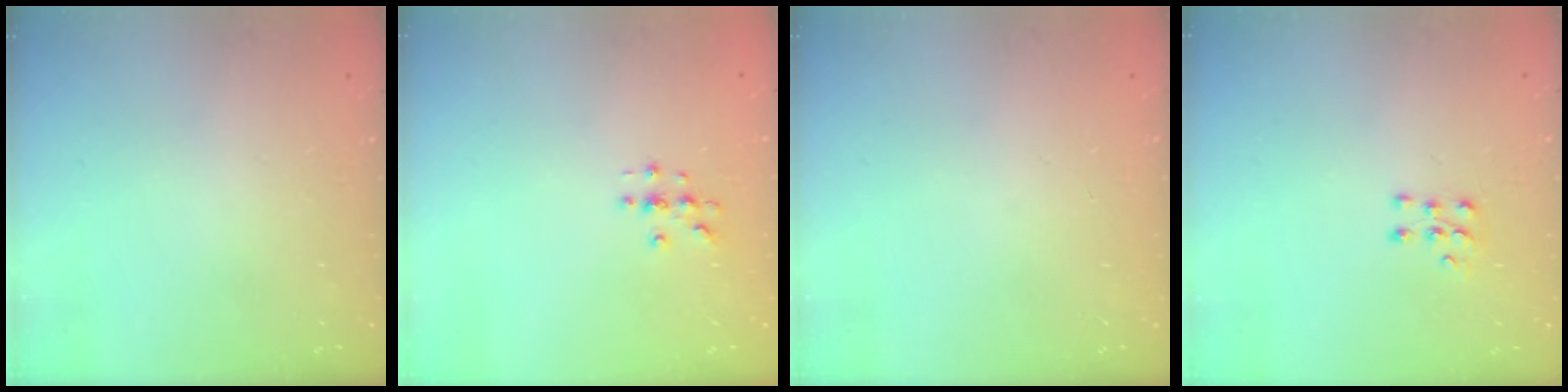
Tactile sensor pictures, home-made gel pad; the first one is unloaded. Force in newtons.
{"total": 2.9, "press": 2.9, "slide": 0.3}
{"total": 0.0}
{"total": 5.3, "press": 5.3, "slide": 0.4}